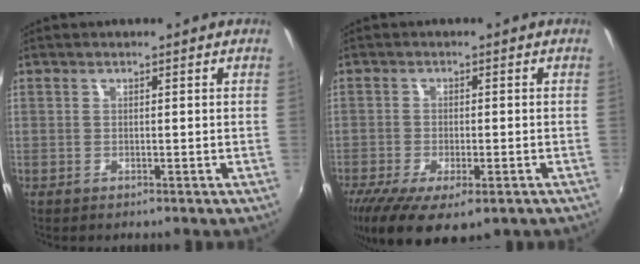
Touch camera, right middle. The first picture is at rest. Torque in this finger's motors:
{"motor_torque": [1.41, -0.73, 0.65, 0.20]}